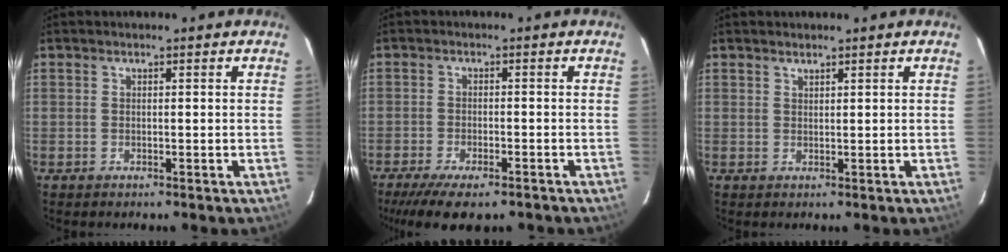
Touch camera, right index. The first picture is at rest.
{"total": 10.7, "force": [-8.1, 3.2, 6.1], "torque": [-0.141, -0.033, -0.133]}
{"total": 0.9, "force": [0.8, 0.2, 0.3], "torque": [-0.005, 0.001, 0.016]}